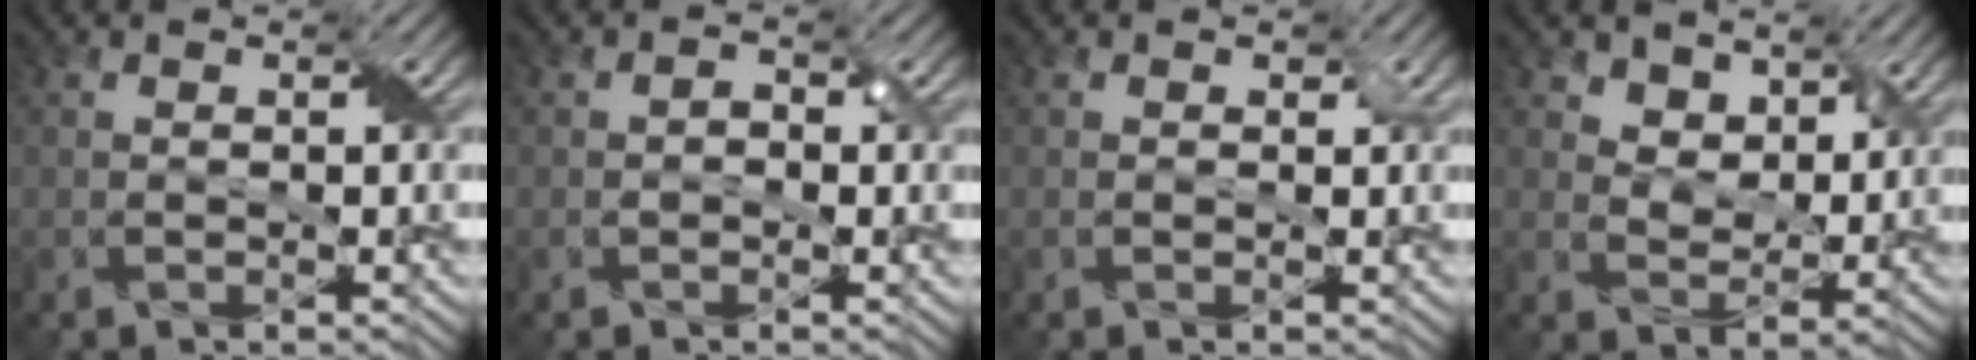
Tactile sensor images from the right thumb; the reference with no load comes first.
{"total": 1.2, "force": [-0.4, 1.0, 0.6], "torque": [-0.011, 0.000, -0.011]}
{"total": 0.7, "force": [0.2, 0.7, 0.3], "torque": [-0.004, -0.004, 0.002]}
{"total": 4.5, "force": [3.0, 2.9, 1.7], "torque": [-0.050, -0.018, 0.053]}